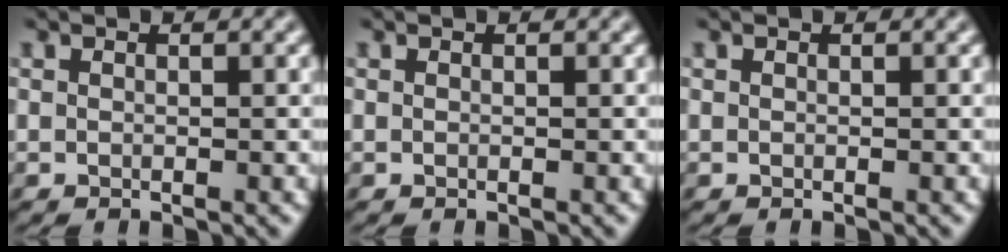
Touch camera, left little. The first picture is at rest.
{"total": 0.0}
{"total": 0.0}